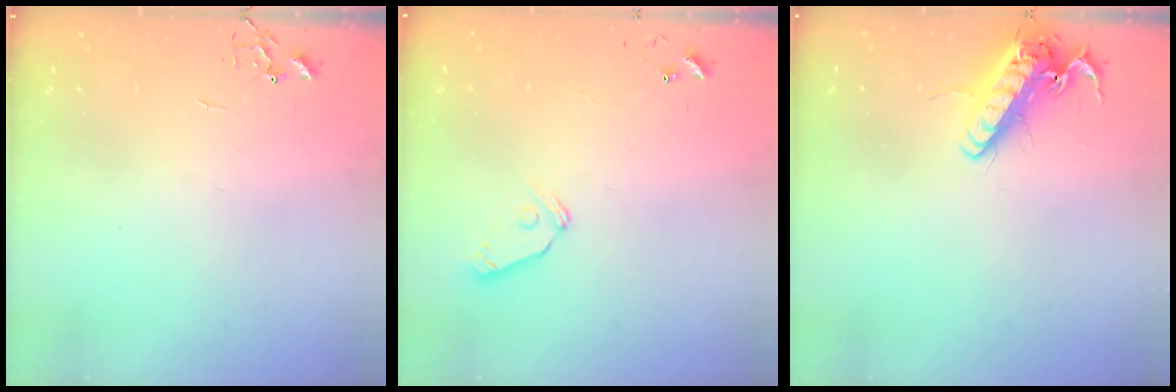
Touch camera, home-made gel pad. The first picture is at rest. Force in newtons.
{"total": 7.1, "press": 7.1, "slide": 0.5}
{"total": 15.0, "press": 14.7, "slide": 2.8}